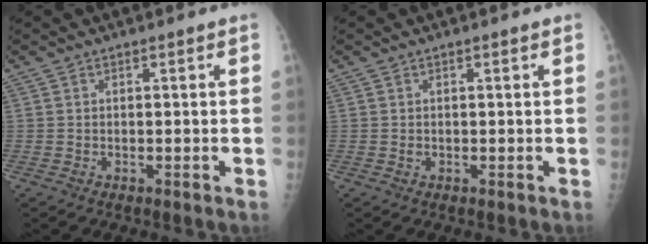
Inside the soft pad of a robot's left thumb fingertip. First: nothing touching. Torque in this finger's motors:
{"motor_torque": [0.11, 0.10, 0.15, 0.14, 0.00]}